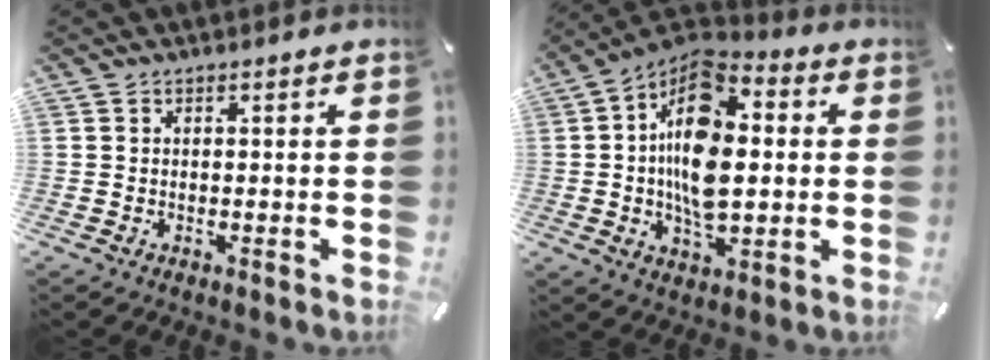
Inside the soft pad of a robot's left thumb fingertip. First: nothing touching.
{"total": 17.0, "force": [0.8, 10.1, 13.7], "torque": [-0.281, -0.001, 0.009]}